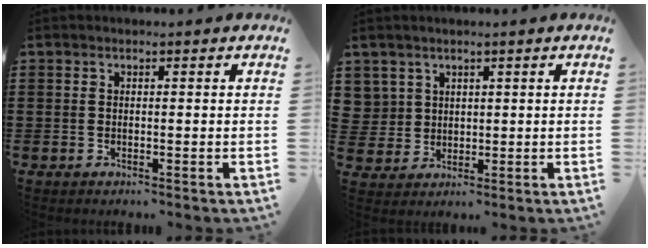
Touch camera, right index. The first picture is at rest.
{"total": 3.3, "force": [1.6, 2.8, 0.0], "torque": [-0.016, 0.012, 0.031]}